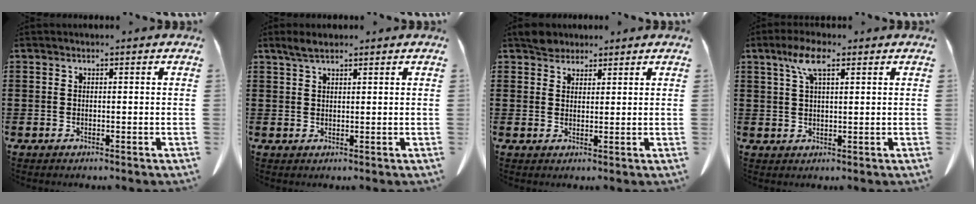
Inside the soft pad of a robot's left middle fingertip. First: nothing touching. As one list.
[{"total": 2.3, "force": [1.7, 0.6, 1.3], "torque": [-0.030, 0.003, 0.032]}, {"total": 3.1, "force": [2.8, 1.3, 0.4], "torque": [-0.007, 0.002, 0.054]}, {"total": 5.7, "force": [3.0, 1.7, 4.6], "torque": [-0.097, 0.009, 0.051]}]